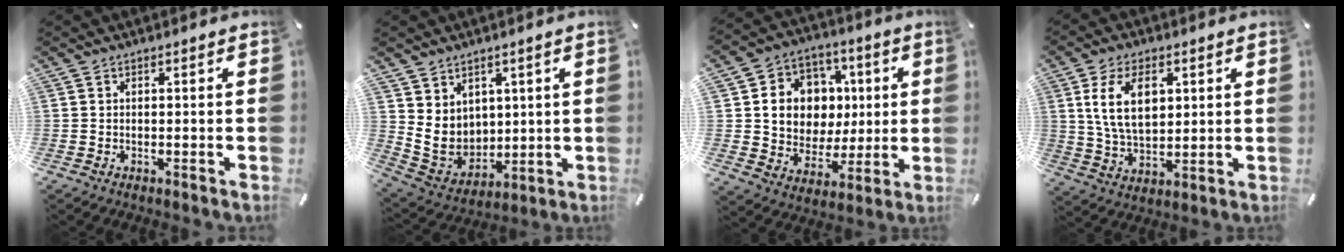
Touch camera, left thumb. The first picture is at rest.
{"total": 8.7, "force": [3.2, 7.7, 2.2], "torque": [-0.061, -0.036, 0.068]}
{"total": 12.3, "force": [1.5, 11.7, 3.6], "torque": [-0.057, -0.009, 0.040]}
{"total": 11.3, "force": [3.5, 7.0, 8.2], "torque": [-0.182, 0.000, 0.058]}